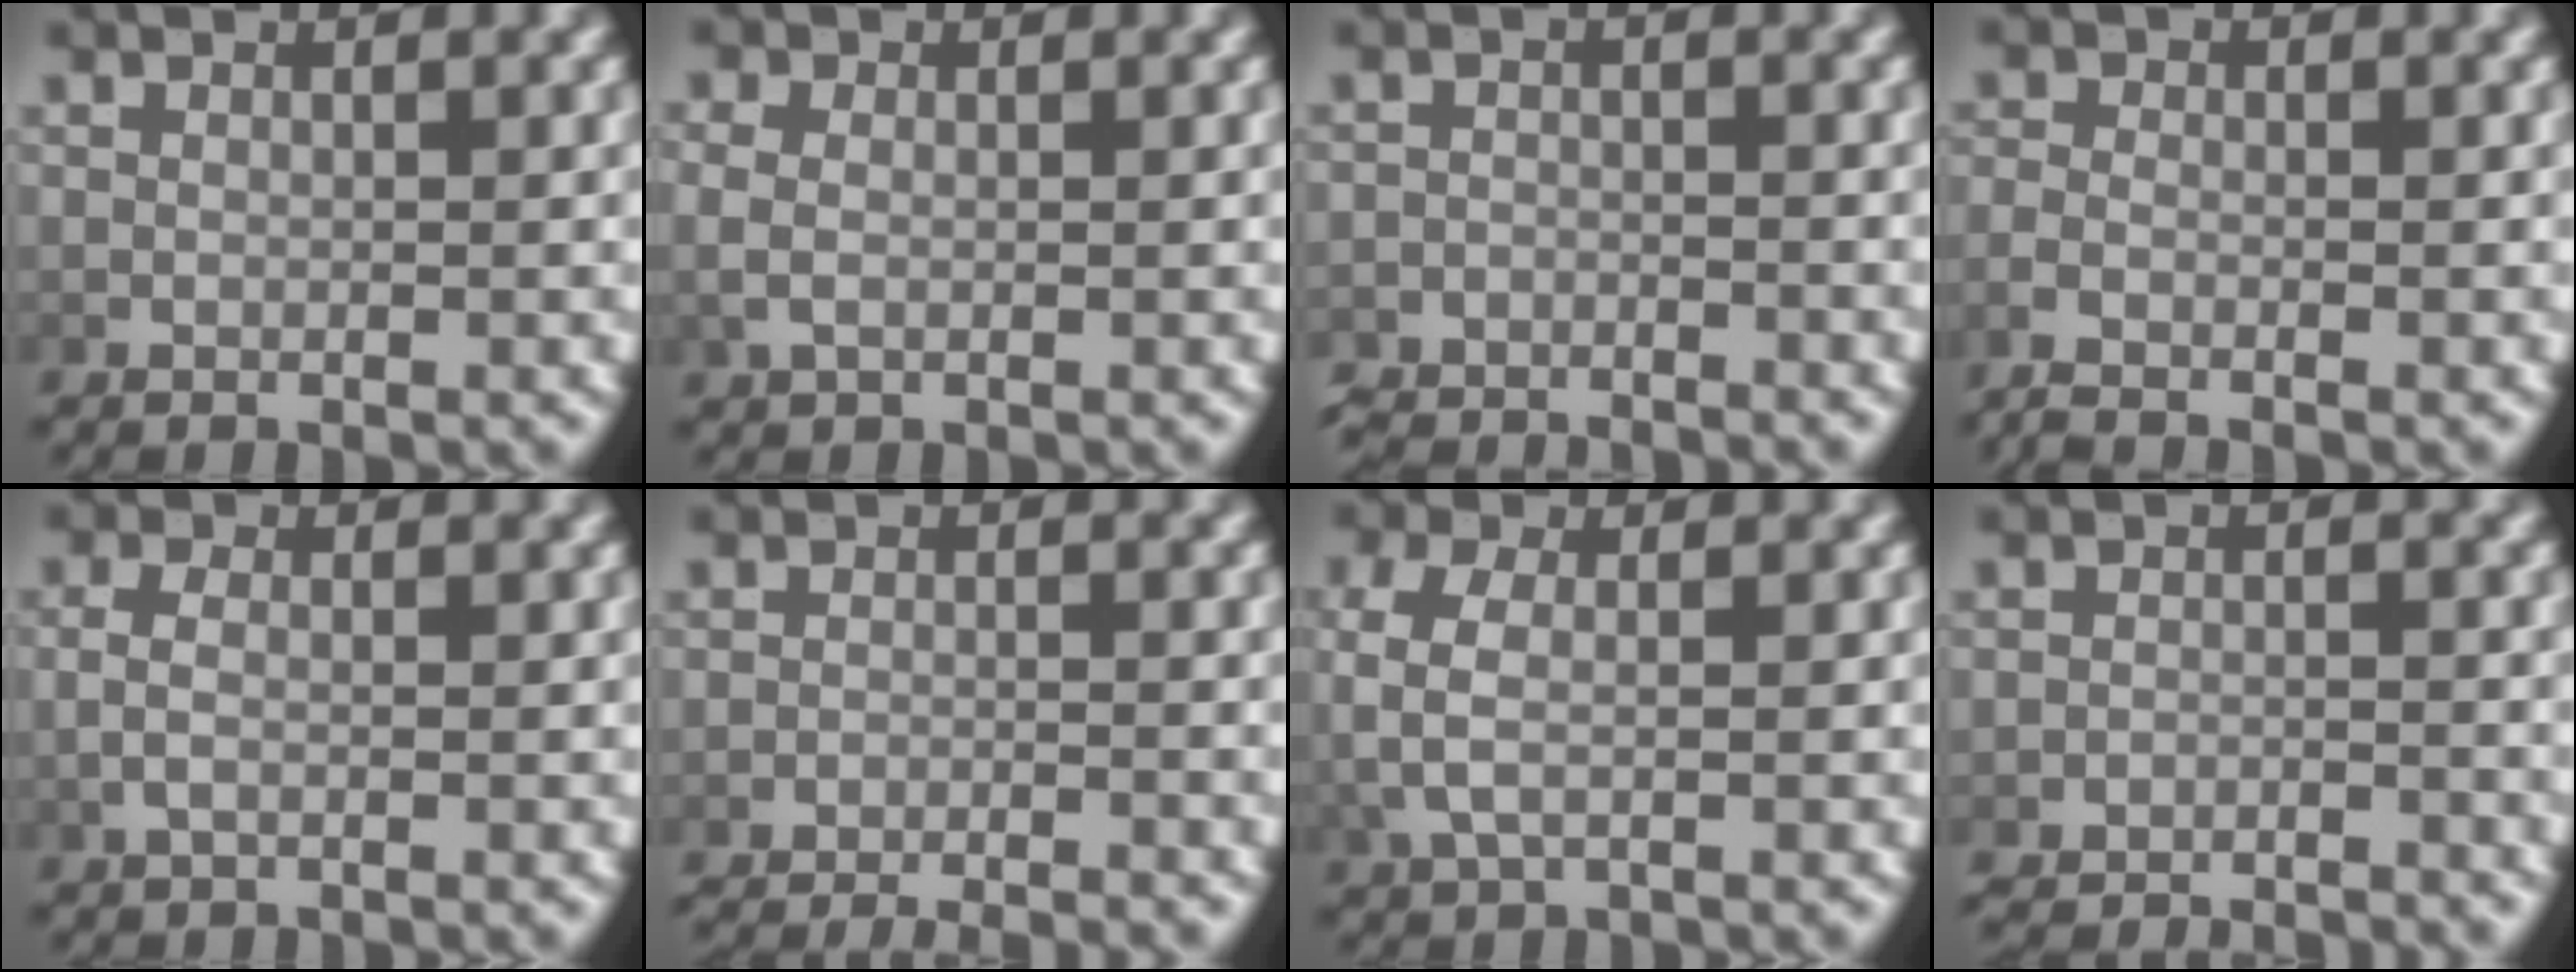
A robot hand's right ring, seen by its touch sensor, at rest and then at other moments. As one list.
[{"total": 1.9, "force": [0.1, 1.4, 1.2], "torque": [-0.037, -0.006, 0.010]}, {"total": 3.8, "force": [-3.8, 0.6, -0.1], "torque": [0.007, -0.014, -0.063]}, {"total": 2.3, "force": [-1.8, 0.9, 1.0], "torque": [-0.029, -0.008, -0.030]}, {"total": 1.7, "force": [-0.2, 0.8, 1.5], "torque": [-0.039, -0.006, 0.001]}, {"total": 8.2, "force": [-7.9, 1.7, 1.2], "torque": [-0.004, -0.011, -0.126]}, {"total": 3.2, "force": [0.5, 1.7, 2.6], "torque": [-0.071, -0.002, 0.014]}, {"total": 6.4, "force": [-6.3, 1.2, 0.4], "torque": [0.008, -0.014, -0.101]}]